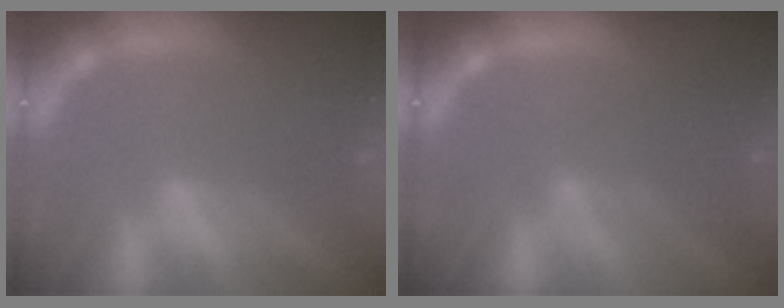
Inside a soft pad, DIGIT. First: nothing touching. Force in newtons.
{"total": 4.1}